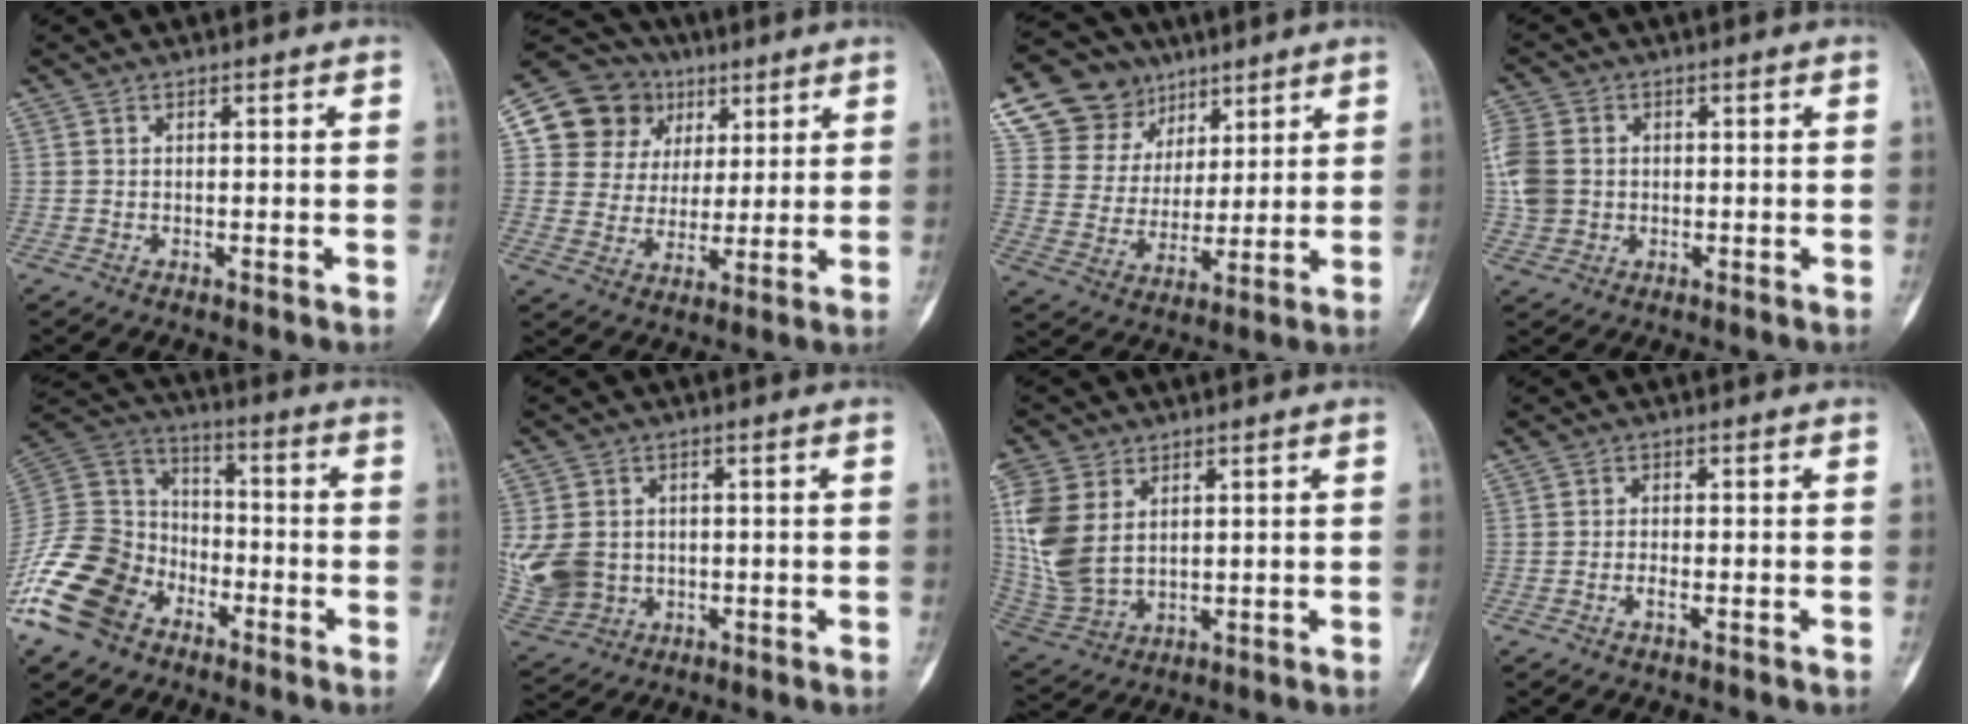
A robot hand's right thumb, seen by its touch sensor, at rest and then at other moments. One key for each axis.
{"total": 14.8, "fx": 5.7, "fy": 13.2, "fz": 3.7, "tx": -0.028, "ty": 0.010, "tz": 0.106}
{"total": 14.7, "fx": 8.7, "fy": 11.3, "fz": 3.8, "tx": -0.031, "ty": -0.023, "tz": 0.163}
{"total": 8.3, "fx": 0.6, "fy": 6.7, "fz": 4.9, "tx": -0.112, "ty": 0.006, "tz": 0.009}
{"total": 18.4, "fx": -10.0, "fy": 13.0, "fz": 8.4, "tx": -0.159, "ty": 0.072, "tz": -0.193}
{"total": 9.7, "fx": -0.1, "fy": 8.1, "fz": 5.5, "tx": -0.109, "ty": 0.002, "tz": 0.014}
{"total": 12.4, "fx": 3.4, "fy": 8.3, "fz": 8.5, "tx": -0.186, "ty": -0.012, "tz": 0.079}
{"total": 1.4, "fx": -0.8, "fy": 0.4, "fz": 1.0, "tx": -0.020, "ty": 0.003, "tz": -0.016}